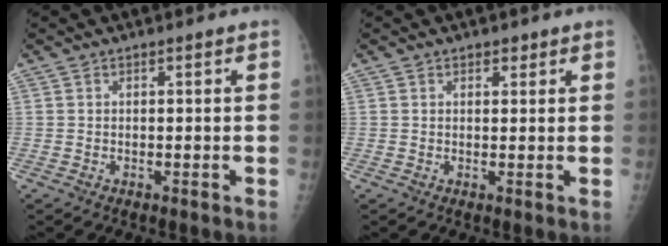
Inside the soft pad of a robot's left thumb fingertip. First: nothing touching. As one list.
[{"total": 1.6, "force": [1.0, 1.0, 0.6], "torque": [0.005, -0.005, 0.012]}]